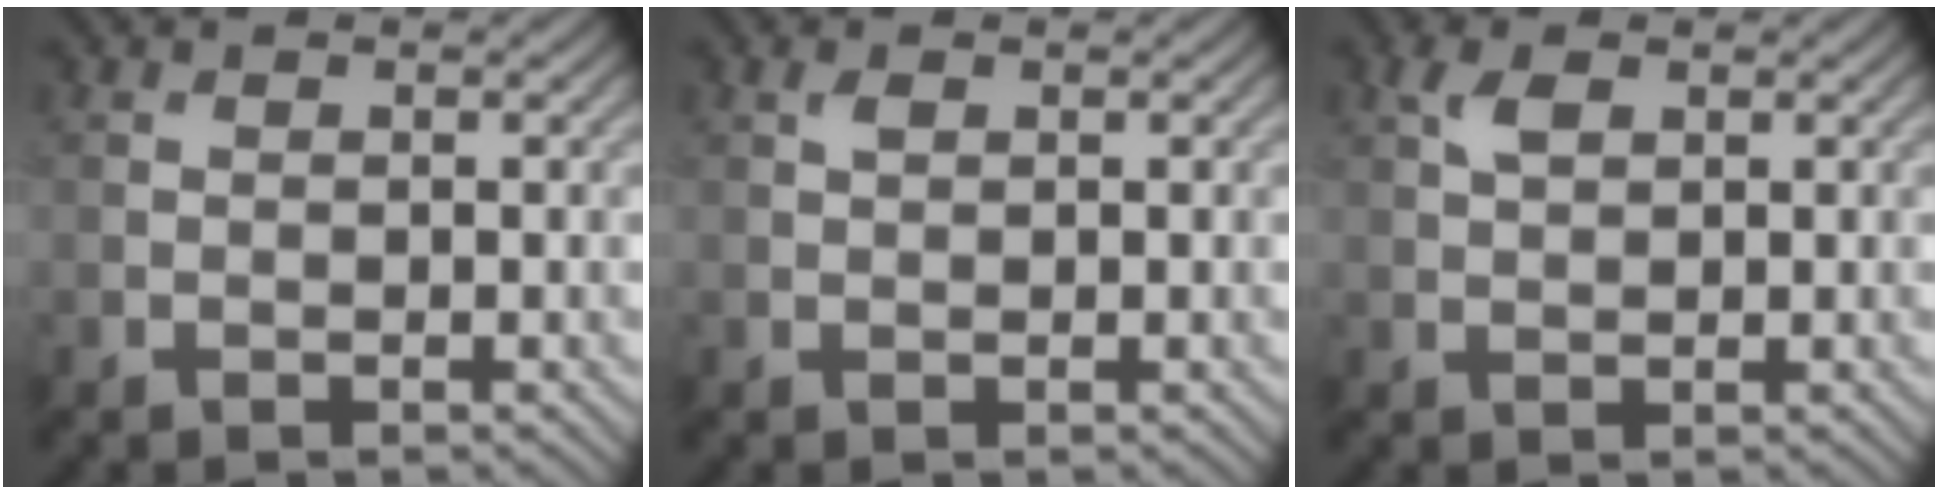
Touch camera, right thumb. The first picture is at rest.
{"total": 0.9, "force": [0.4, 0.4, 0.6], "torque": [-0.016, 0.001, 0.009]}
{"total": 2.3, "force": [1.1, 1.2, 1.7], "torque": [-0.041, 0.005, 0.023]}